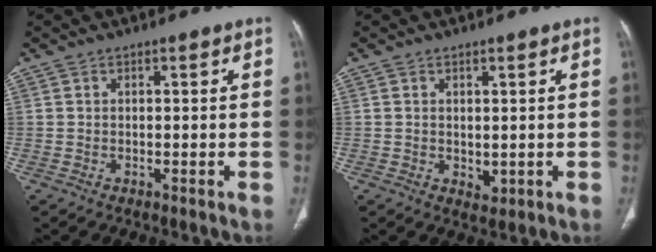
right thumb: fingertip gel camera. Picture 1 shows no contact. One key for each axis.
{"total": 2.0, "fx": 0.2, "fy": 1.5, "fz": 1.4, "tx": -0.022, "ty": -0.008, "tz": 0.012}